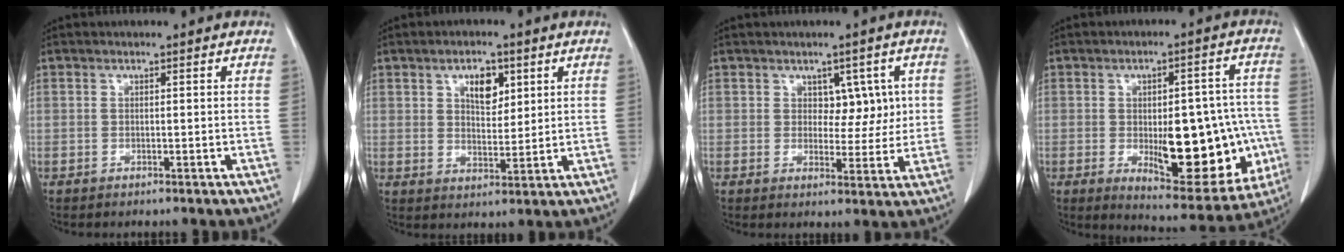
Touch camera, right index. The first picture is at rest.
{"total": 5.4, "force": [2.4, 2.7, 3.9], "torque": [-0.065, 0.001, 0.044]}
{"total": 4.6, "force": [1.4, 3.0, 3.2], "torque": [-0.029, 0.006, 0.023]}
{"total": 18.4, "force": [-3.7, 7.0, 16.5], "torque": [-0.182, 0.014, -0.025]}